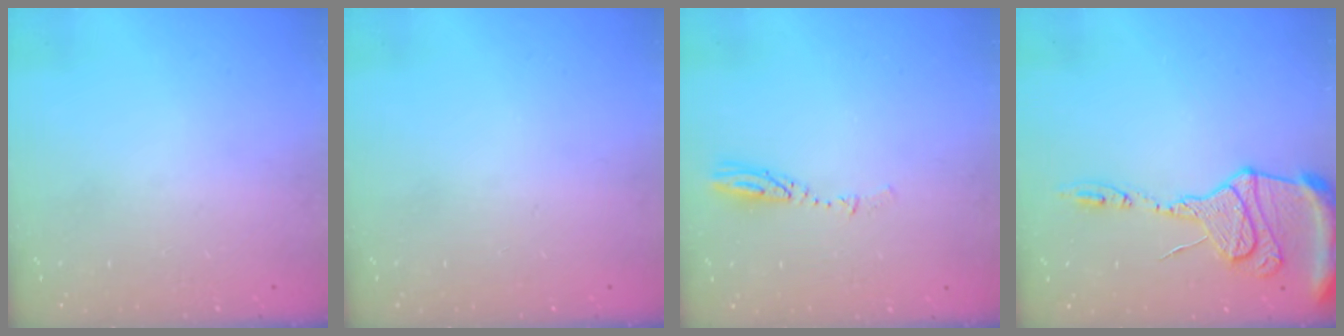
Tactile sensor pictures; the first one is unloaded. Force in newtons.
{"total": 0.0}
{"total": 3.7, "press": 3.7, "slide": 0.4}
{"total": 15.3, "press": 15.2, "slide": 1.4}